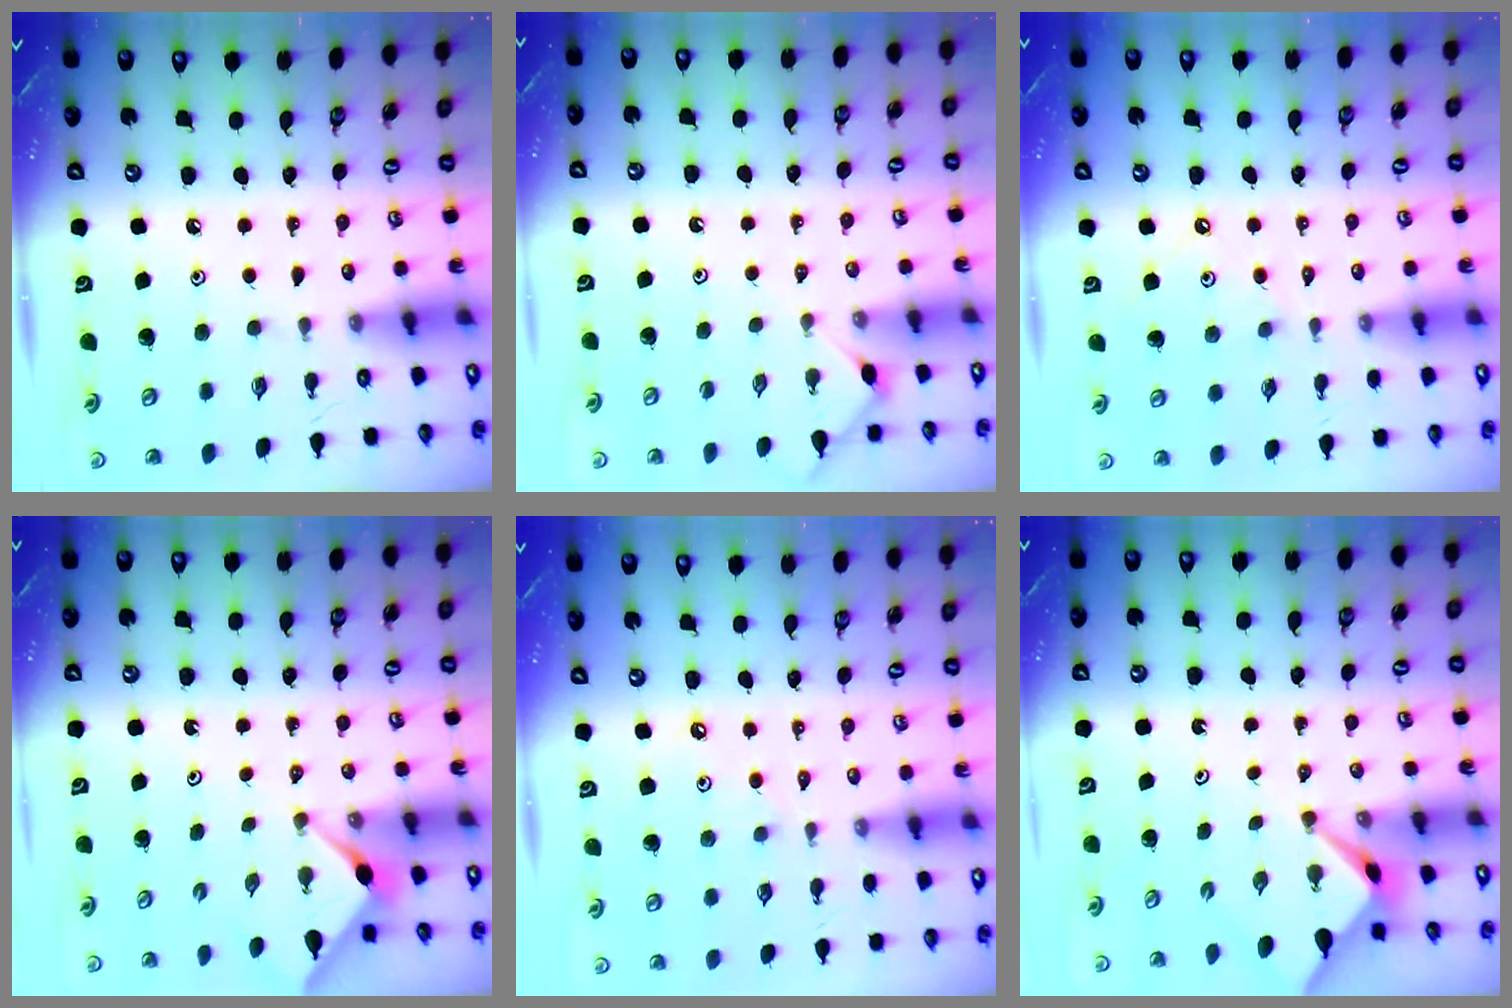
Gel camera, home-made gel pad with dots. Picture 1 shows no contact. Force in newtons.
{"total": 3.3, "press": 3.3, "slide": 0.5}
{"total": 2.1, "press": 2.1, "slide": 0.4}
{"total": 3.0, "press": 3.0, "slide": 0.3}
{"total": 1.0, "press": 0.9, "slide": 0.2}
{"total": 2.3, "press": 2.3, "slide": 0.3}